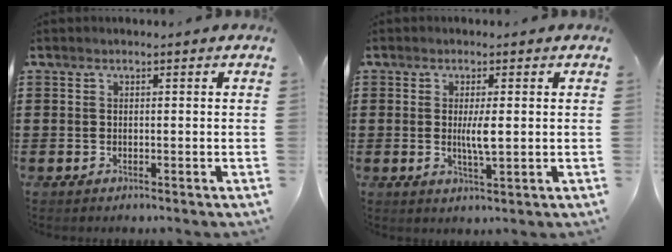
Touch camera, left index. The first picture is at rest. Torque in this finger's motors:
{"motor_torque": [0.80, 0.03, 0.48, 0.10]}